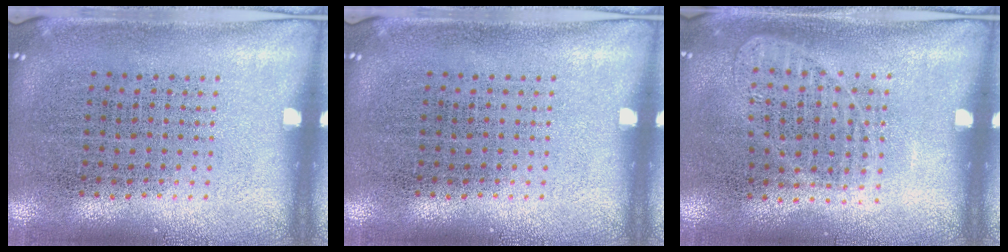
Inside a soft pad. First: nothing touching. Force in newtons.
{"total": 0.0}
{"total": 1.0, "press": 1.0, "slide": 0.3}